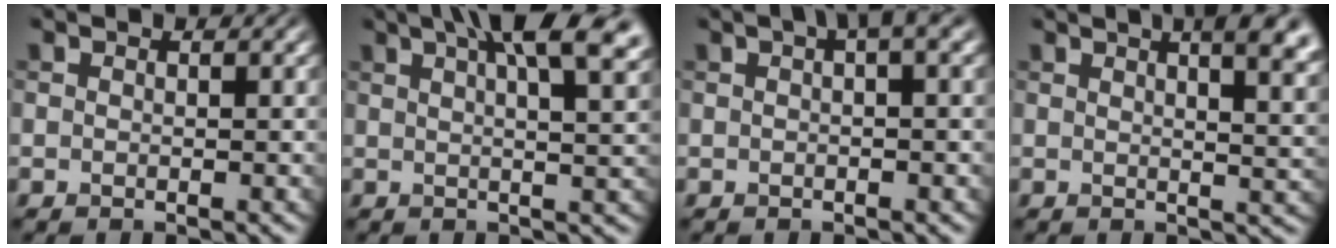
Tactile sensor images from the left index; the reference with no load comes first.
{"total": 11.5, "force": [6.2, 4.0, 8.9], "torque": [-0.081, 0.051, 0.059]}
{"total": 3.0, "force": [1.1, 0.5, 2.7], "torque": [-0.035, 0.013, 0.016]}
{"total": 11.2, "force": [5.8, 4.9, 8.2], "torque": [-0.053, 0.056, 0.055]}